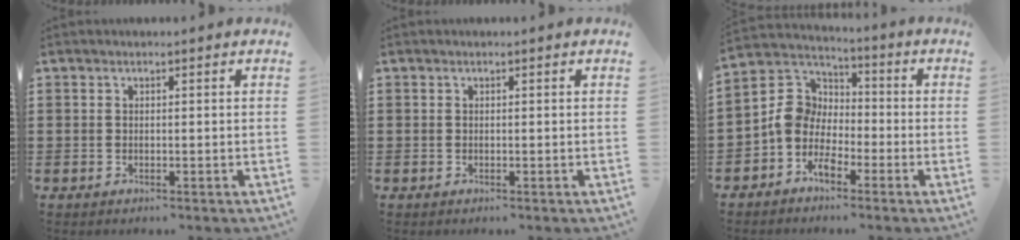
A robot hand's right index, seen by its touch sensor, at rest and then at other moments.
{"total": 0.0}
{"total": 6.3, "force": [-1.9, 5.4, 2.6], "torque": [-0.094, 0.001, -0.047]}